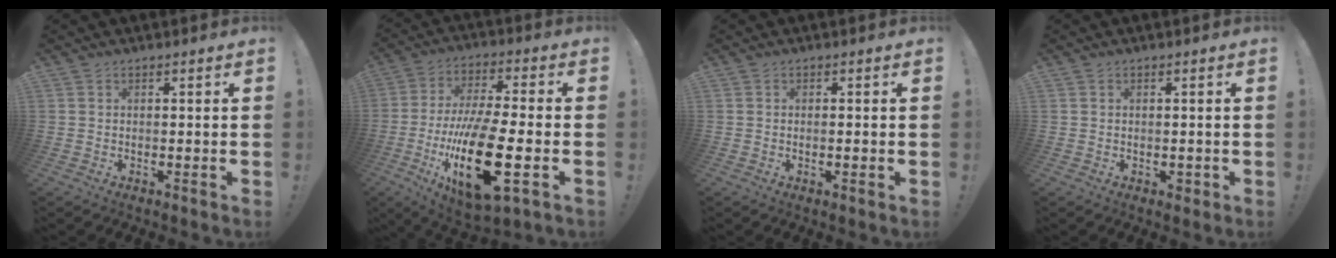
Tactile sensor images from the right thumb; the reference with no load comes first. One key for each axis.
{"total": 23.2, "fx": -7.0, "fy": 7.9, "fz": 20.7, "tx": -0.386, "ty": 0.026, "tz": -0.104}
{"total": 1.0, "fx": -0.2, "fy": 0.1, "fz": 1.0, "tx": -0.013, "ty": -0.002, "tz": -0.004}
{"total": 1.5, "fx": -0.2, "fy": 1.2, "fz": 0.8, "tx": -0.007, "ty": 0.002, "tz": -0.003}